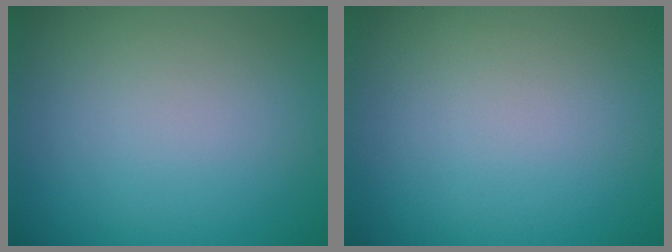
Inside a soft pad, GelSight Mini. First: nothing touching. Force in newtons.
{"total": 0.0}